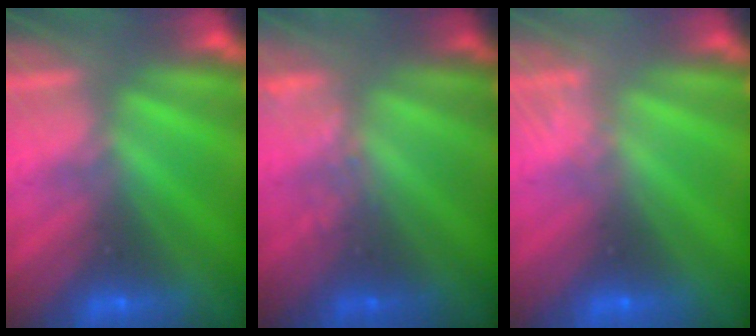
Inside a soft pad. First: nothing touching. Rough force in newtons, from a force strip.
{"total": 1.5}
{"total": 1.6}